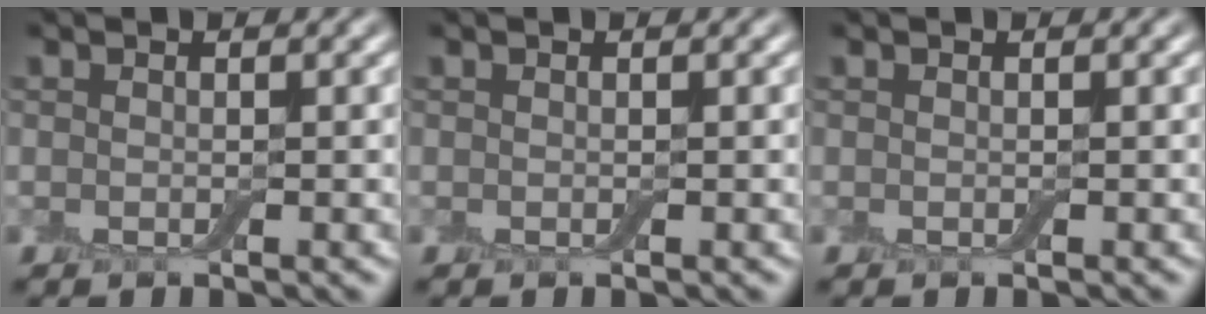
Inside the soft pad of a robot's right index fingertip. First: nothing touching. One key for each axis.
{"total": 0.0}
{"total": 0.0}